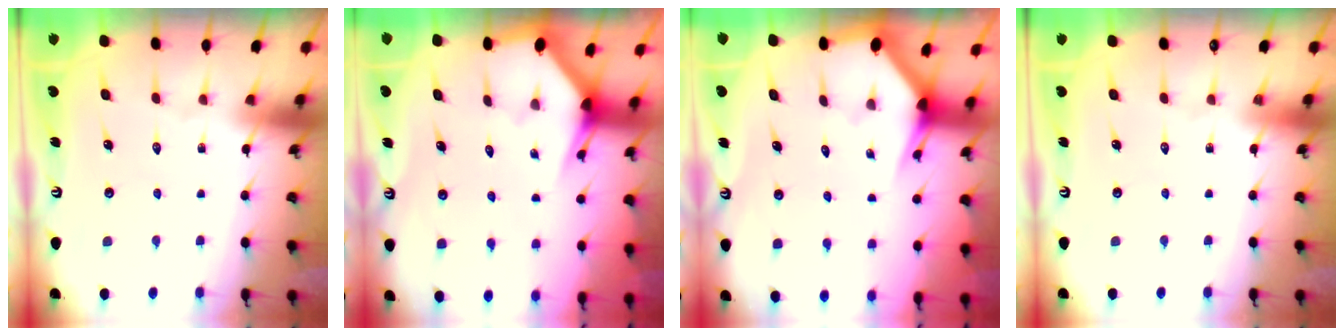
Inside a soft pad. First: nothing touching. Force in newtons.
{"total": 2.9, "press": 2.9, "slide": 0.1}
{"total": 2.8, "press": 2.8, "slide": 0.1}
{"total": 0.0}